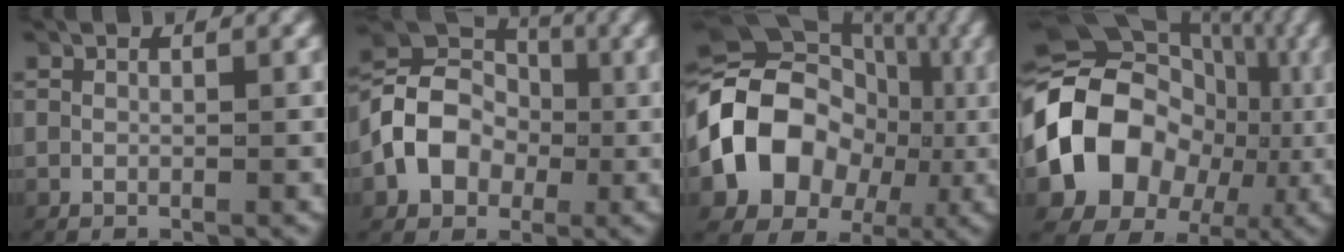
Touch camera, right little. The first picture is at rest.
{"total": 8.0, "force": [-0.1, 6.7, 4.4], "torque": [-0.104, -0.005, -0.001]}
{"total": 15.2, "force": [1.3, 12.3, 8.9], "torque": [-0.184, -0.009, 0.016]}
{"total": 18.1, "force": [0.8, 14.5, 10.9], "torque": [-0.217, -0.024, 0.012]}